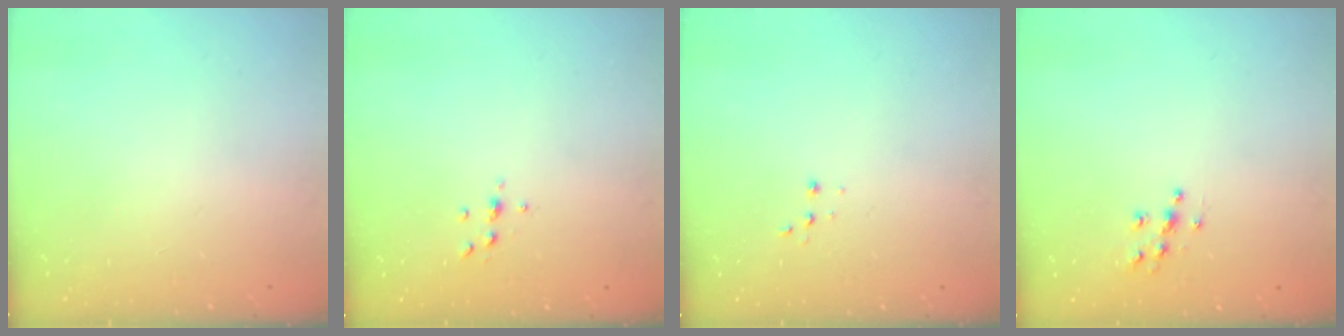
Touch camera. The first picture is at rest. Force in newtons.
{"total": 4.2, "press": 4.1, "slide": 0.5}
{"total": 2.7, "press": 2.7, "slide": 0.5}
{"total": 6.2, "press": 6.2, "slide": 0.2}